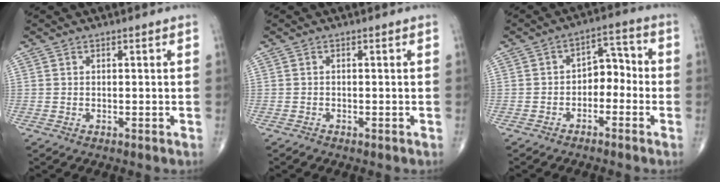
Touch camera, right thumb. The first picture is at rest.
{"total": 0.5, "force": [-0.5, 0.1, -0.1], "torque": [0.002, -0.003, -0.013]}
{"total": 6.1, "force": [-2.0, 4.1, 4.0], "torque": [-0.031, 0.041, -0.044]}